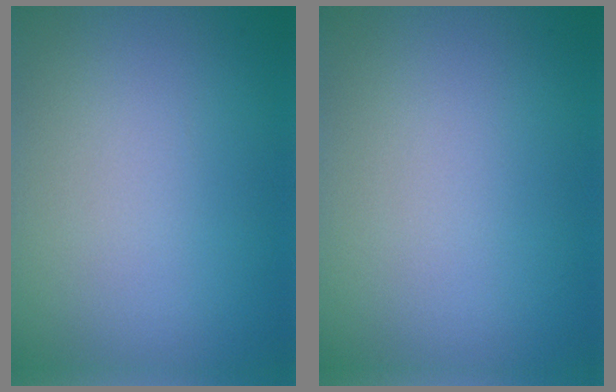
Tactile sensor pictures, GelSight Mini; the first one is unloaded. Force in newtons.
{"total": 0.0}